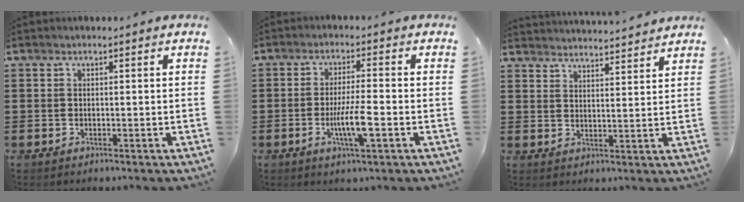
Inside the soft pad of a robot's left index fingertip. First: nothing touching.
{"total": 5.9, "force": [-1.8, 0.8, 5.6], "torque": [-0.106, -0.006, -0.035]}
{"total": 3.4, "force": [3.4, -0.4, -0.6], "torque": [-0.001, -0.023, 0.059]}